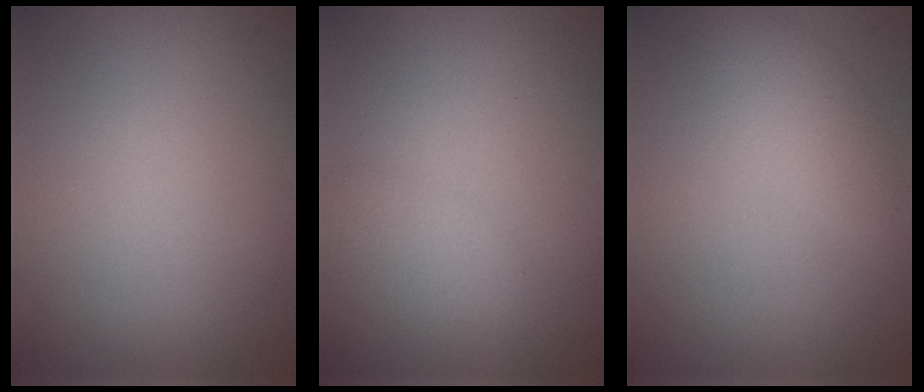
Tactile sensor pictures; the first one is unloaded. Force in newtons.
{"total": 1.6, "press": 1.6, "slide": 0.1}
{"total": 2.5, "press": 2.5, "slide": 0.1}